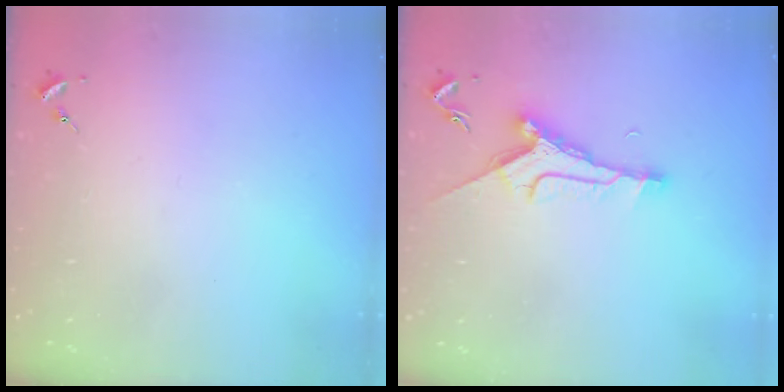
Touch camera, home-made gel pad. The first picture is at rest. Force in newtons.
{"total": 9.4, "press": 9.4, "slide": 0.8}